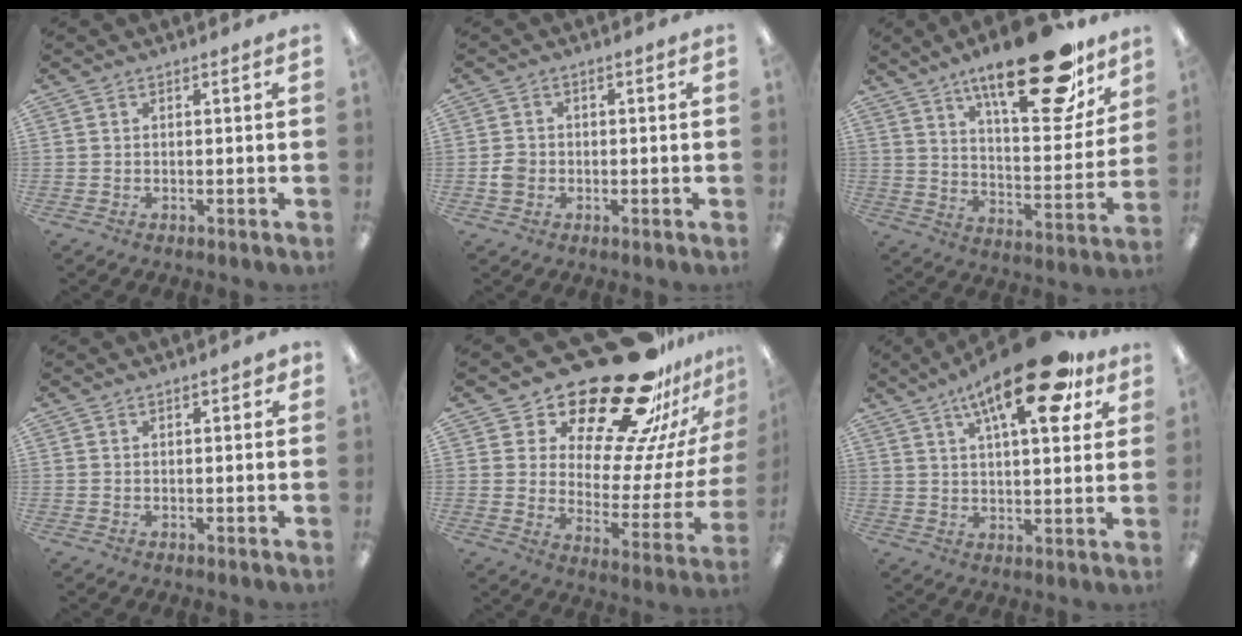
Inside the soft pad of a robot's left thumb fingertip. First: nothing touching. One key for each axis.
{"total": 2.7, "fx": -0.7, "fy": 2.3, "fz": 1.2, "tx": -0.021, "ty": 0.005, "tz": -0.014}
{"total": 25.7, "fx": 17.8, "fy": 8.6, "fz": 16.4, "tx": -0.234, "ty": -0.107, "tz": 0.287}
{"total": 1.6, "fx": 0.9, "fy": 0.6, "fz": 1.1, "tx": -0.008, "ty": -0.005, "tz": 0.012}
{"total": 27.9, "fx": 22.0, "fy": 10.7, "fz": 13.4, "tx": -0.172, "ty": -0.171, "tz": 0.380}
{"total": 20.4, "fx": 11.3, "fy": 7.1, "fz": 15.4, "tx": -0.229, "ty": -0.047, "tz": 0.174}